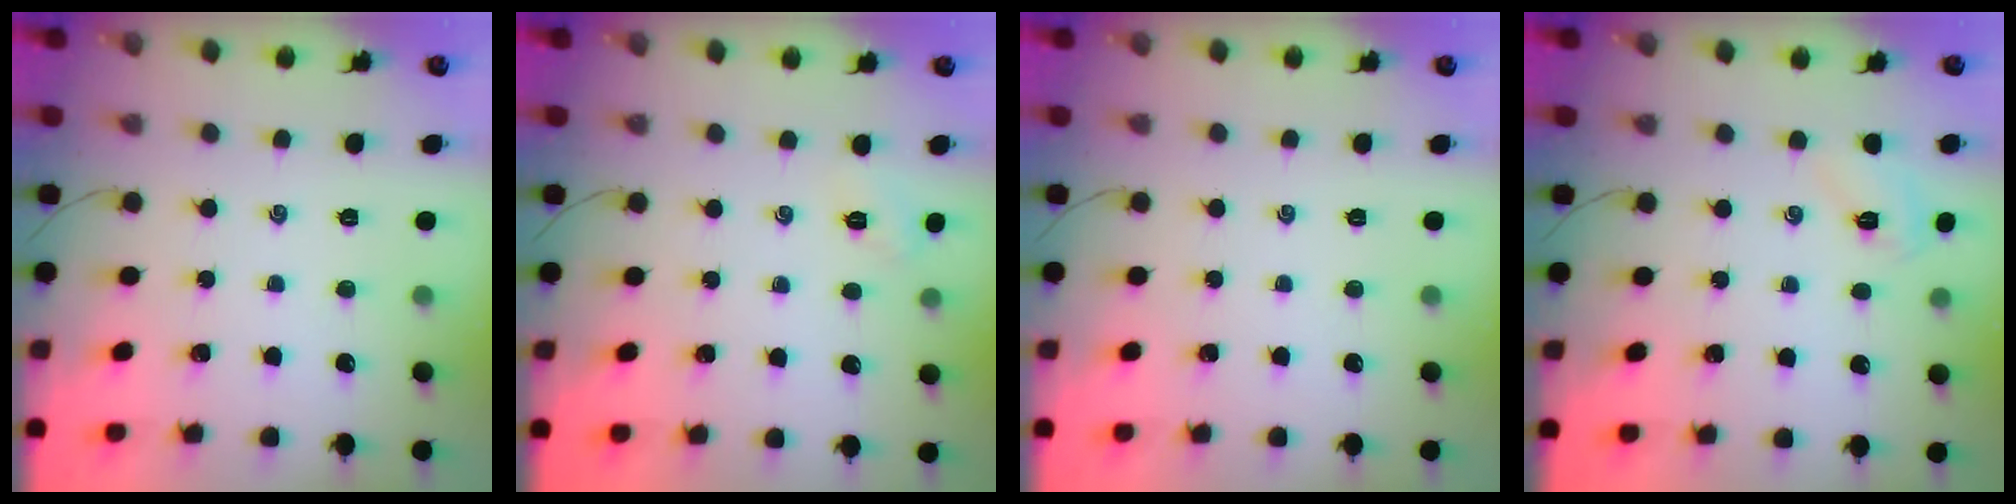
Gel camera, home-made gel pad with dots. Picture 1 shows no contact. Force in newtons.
{"total": 2.8, "press": 2.7, "slide": 0.8}
{"total": 0.0}
{"total": 4.5, "press": 4.4, "slide": 1.2}